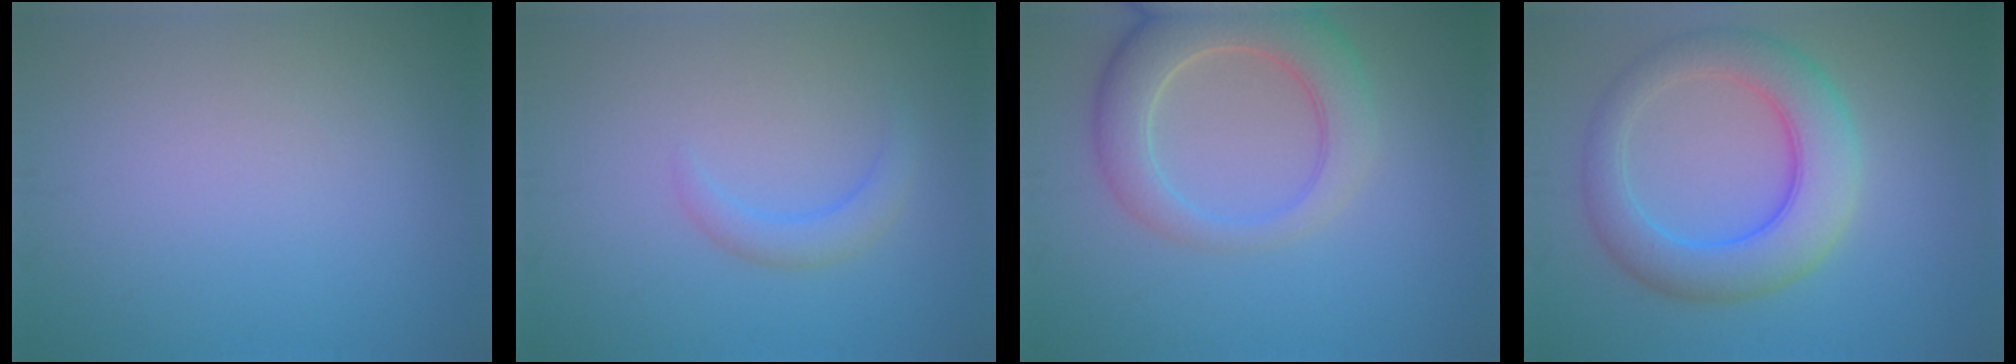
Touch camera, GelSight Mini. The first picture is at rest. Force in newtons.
{"total": 1.9, "press": 1.9, "slide": 0.3}
{"total": 6.4, "press": 6.3, "slide": 0.9}
{"total": 6.8, "press": 6.8, "slide": 0.2}